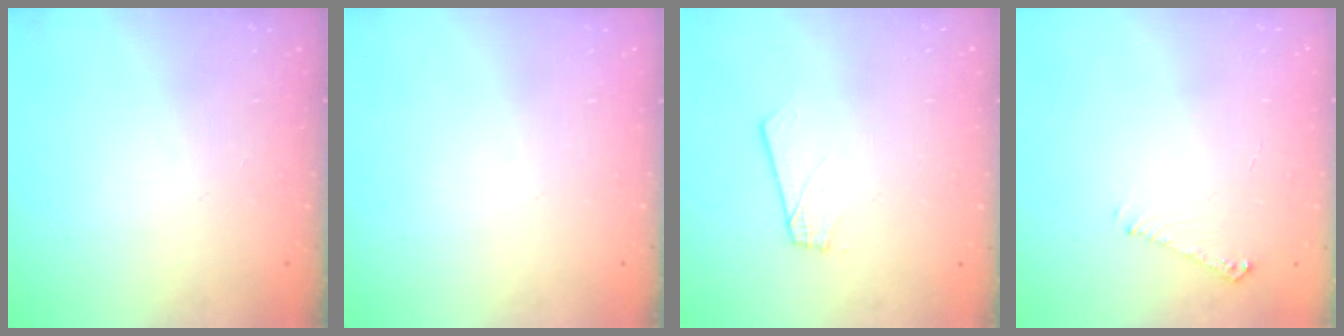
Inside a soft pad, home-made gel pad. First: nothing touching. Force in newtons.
{"total": 0.0}
{"total": 1.8, "press": 1.8, "slide": 0.1}
{"total": 4.7, "press": 4.7, "slide": 0.7}